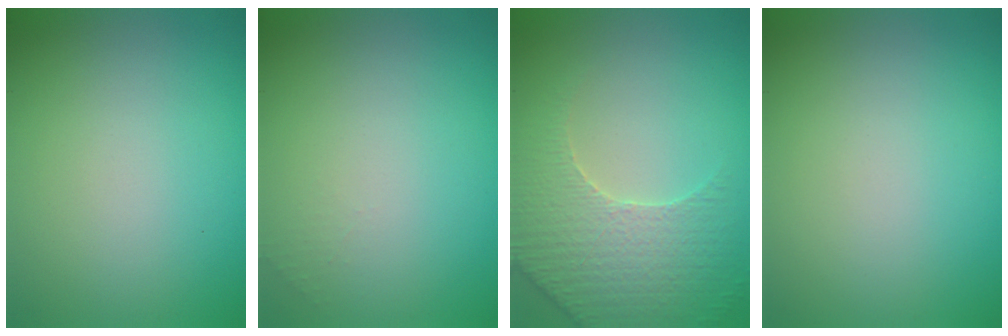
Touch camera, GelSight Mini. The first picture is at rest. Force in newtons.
{"total": 0.7, "press": 0.7, "slide": 0.1}
{"total": 4.6, "press": 4.3, "slide": 1.4}
{"total": 0.0}